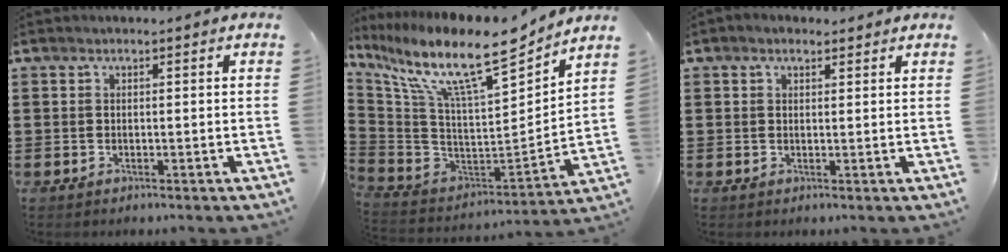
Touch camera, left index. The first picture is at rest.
{"total": 13.2, "force": [10.0, 2.0, 8.4], "torque": [-0.179, -0.072, 0.163]}
{"total": 1.2, "force": [0.9, 0.6, 0.5], "torque": [-0.012, 0.005, 0.017]}